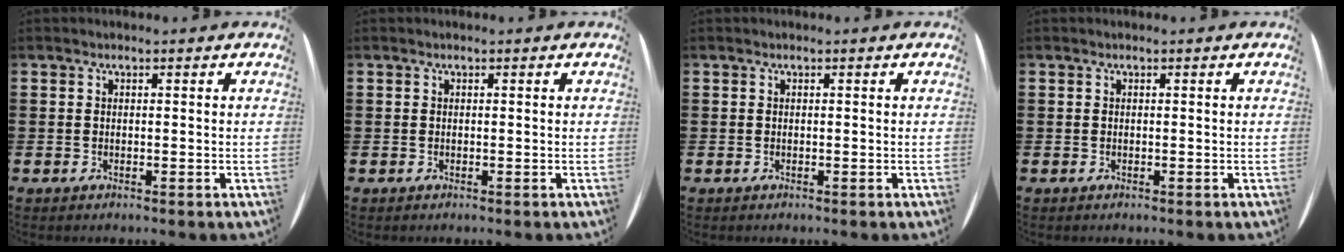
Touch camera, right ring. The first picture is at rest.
{"total": 0.0}
{"total": 0.0}
{"total": 0.0}